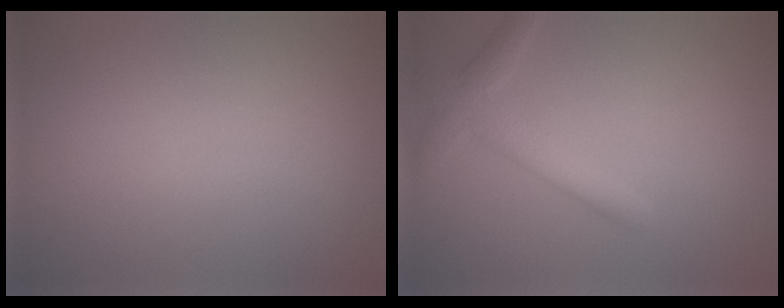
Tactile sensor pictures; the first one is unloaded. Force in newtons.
{"total": 2.8, "press": 2.8, "slide": 0.1}